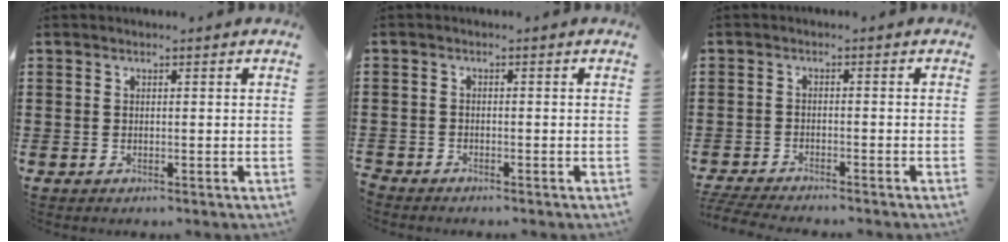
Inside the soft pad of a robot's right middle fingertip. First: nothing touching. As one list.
[{"total": 1.5, "force": [-1.5, 0.3, -0.1], "torque": [-0.002, 0.002, -0.031]}, {"total": 3.1, "force": [-3.1, 0.0, 0.5], "torque": [-0.024, -0.007, -0.068]}]